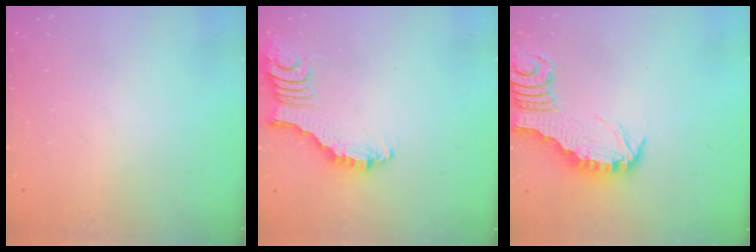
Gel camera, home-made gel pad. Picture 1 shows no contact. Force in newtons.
{"total": 2.4, "press": 2.4, "slide": 0.2}
{"total": 2.9, "press": 2.8, "slide": 0.3}